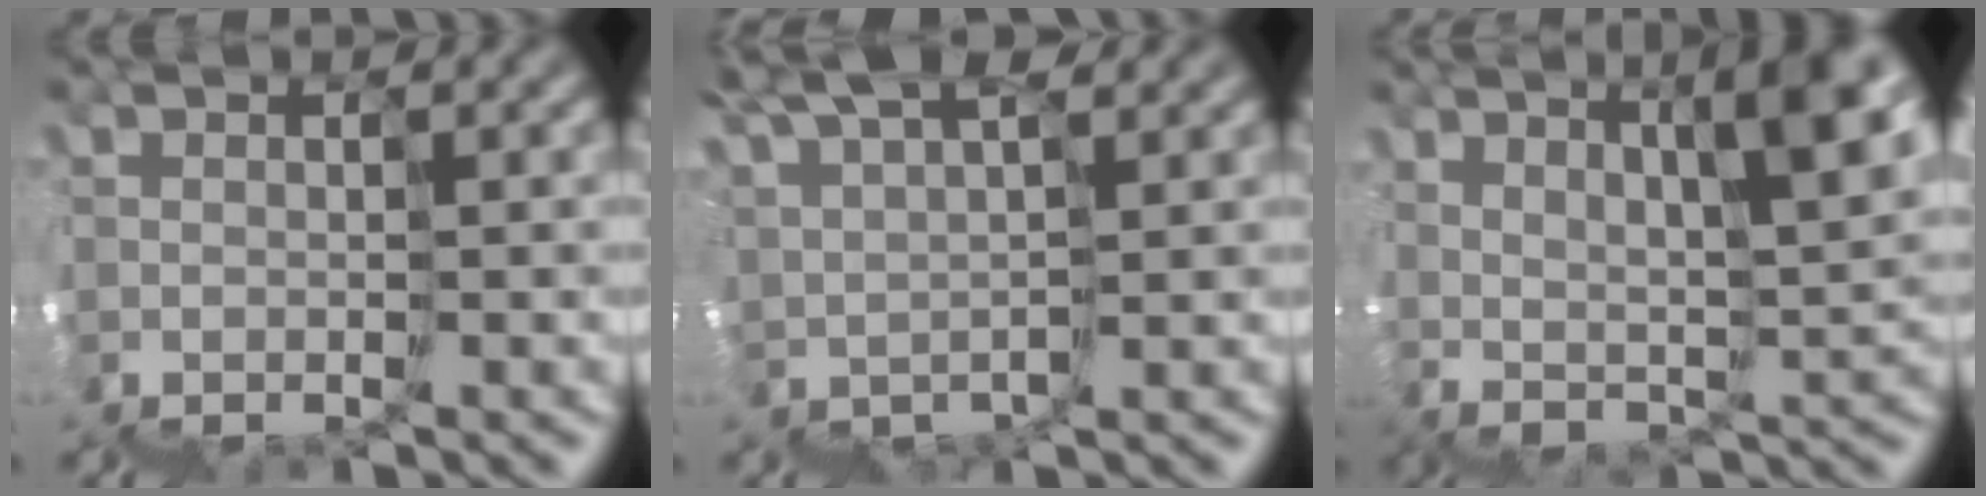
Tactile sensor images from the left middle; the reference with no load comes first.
{"total": 5.3, "force": [5.1, -0.7, -1.0], "torque": [-0.025, 0.032, 0.086]}
{"total": 6.2, "force": [4.9, 0.5, 3.7], "torque": [-0.057, 0.026, 0.081]}